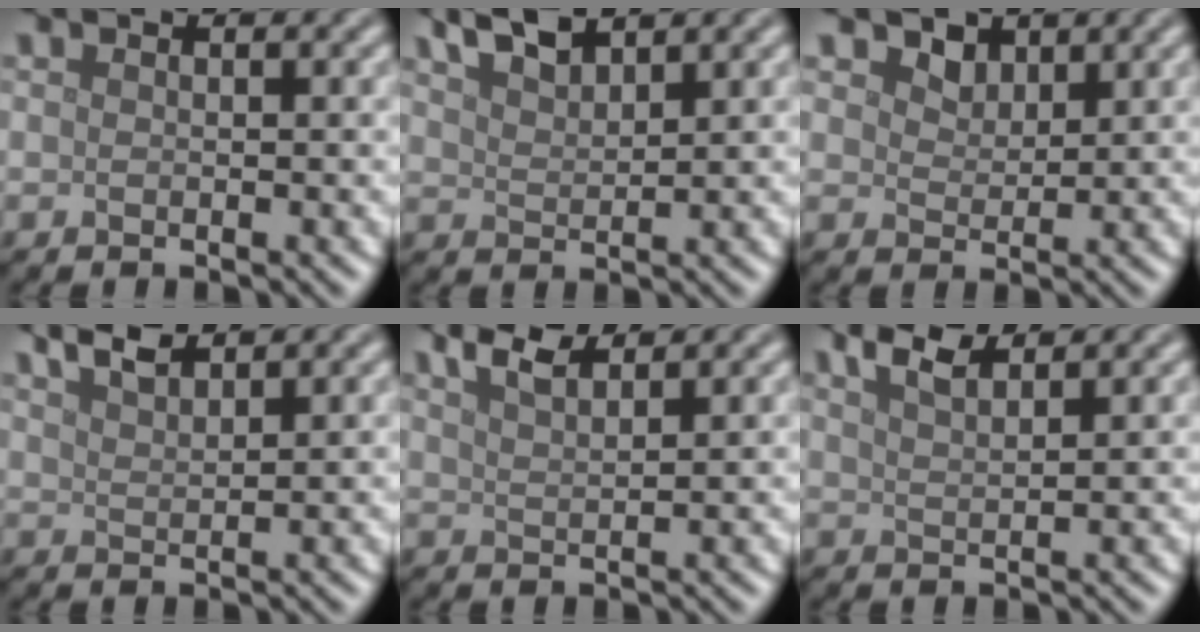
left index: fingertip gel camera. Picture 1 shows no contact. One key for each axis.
{"total": 3.4, "fx": 2.8, "fy": 0.8, "fz": 1.7, "tx": -0.039, "ty": 0.009, "tz": 0.055}
{"total": 1.8, "fx": 1.3, "fy": 1.1, "fz": 0.5, "tx": -0.018, "ty": -0.003, "tz": 0.018}
{"total": 2.9, "fx": 2.4, "fy": 0.6, "fz": 1.4, "tx": -0.021, "ty": 0.014, "tz": 0.039}
{"total": 3.5, "fx": 2.7, "fy": 1.0, "fz": 2.0, "tx": -0.026, "ty": 0.018, "tz": 0.033}
{"total": 3.2, "fx": 2.5, "fy": 0.9, "fz": 1.8, "tx": -0.028, "ty": 0.015, "tz": 0.036}